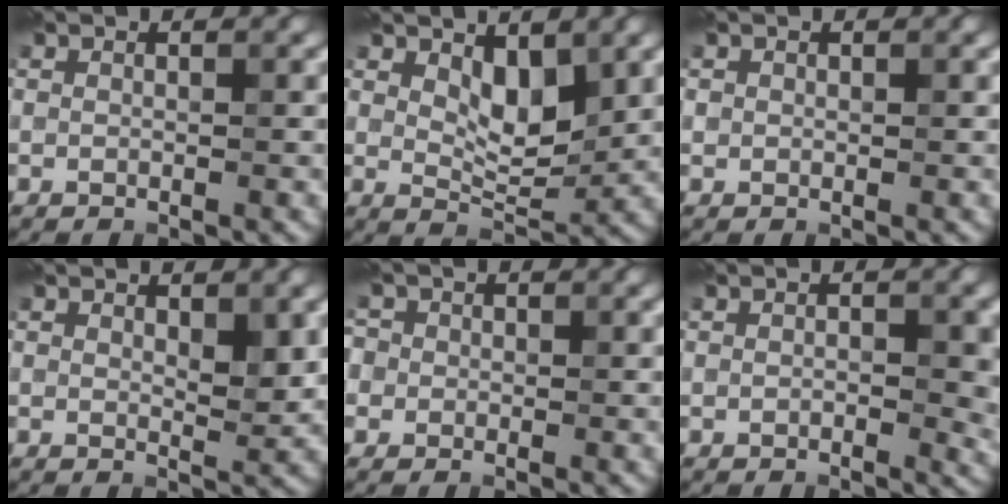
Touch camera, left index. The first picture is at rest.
{"total": 3.5, "force": [1.6, 1.7, 2.6], "torque": [-0.052, -0.006, 0.030]}
{"total": 0.7, "force": [0.3, 0.6, 0.1], "torque": [0.002, 0.001, -0.001]}
{"total": 2.2, "force": [0.7, 0.9, 1.9], "torque": [-0.026, -0.001, 0.013]}
{"total": 4.1, "force": [0.9, 3.8, 1.4], "torque": [-0.021, 0.040, -0.022]}
{"total": 2.8, "force": [-0.2, 1.3, 2.5], "torque": [-0.028, 0.001, -0.003]}